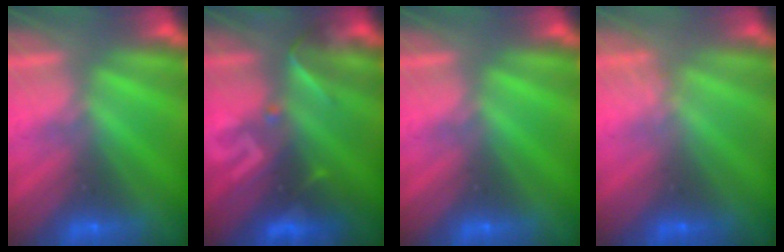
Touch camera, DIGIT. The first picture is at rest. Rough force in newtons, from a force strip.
{"total": 2.9}
{"total": 0.0}
{"total": 1.3}